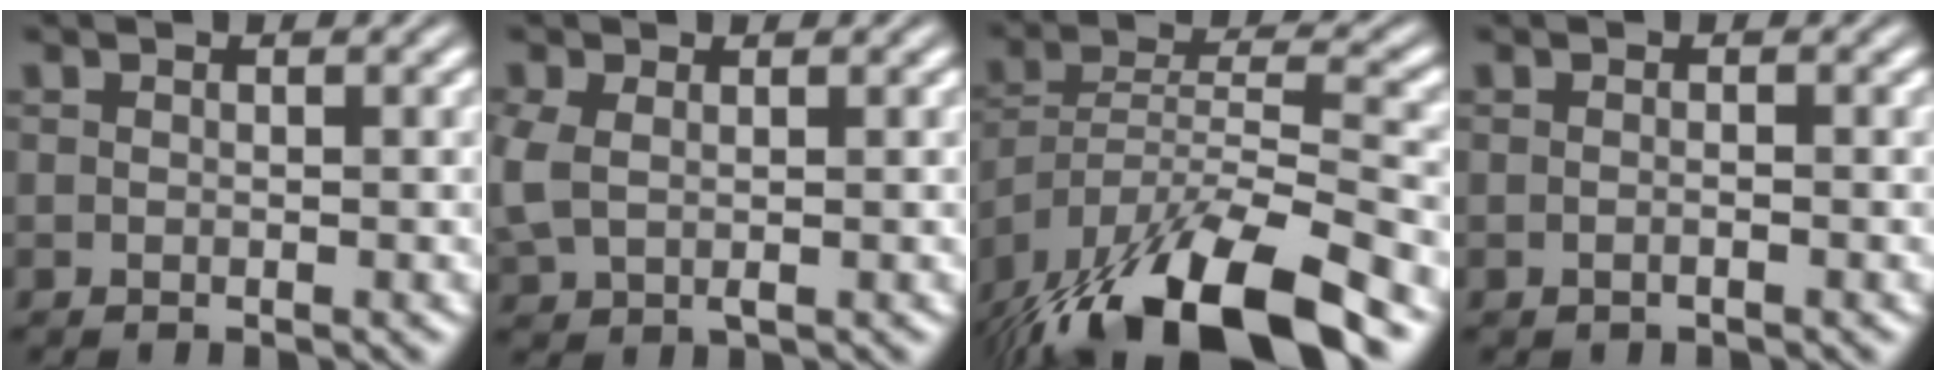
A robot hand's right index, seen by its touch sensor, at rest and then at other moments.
{"total": 1.8, "force": [1.0, 0.8, 1.2], "torque": [-0.044, -0.013, 0.030]}
{"total": 11.0, "force": [-5.1, 6.0, 7.7], "torque": [-0.156, -0.043, -0.064]}
{"total": 0.0}